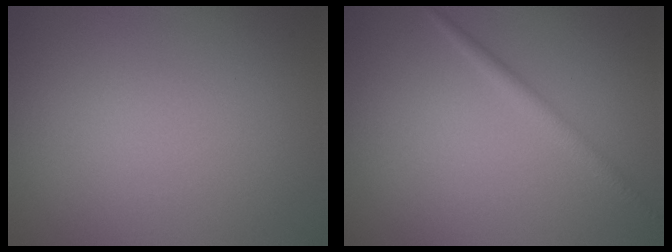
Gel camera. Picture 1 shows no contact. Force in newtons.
{"total": 1.4, "press": 1.4, "slide": 0.1}